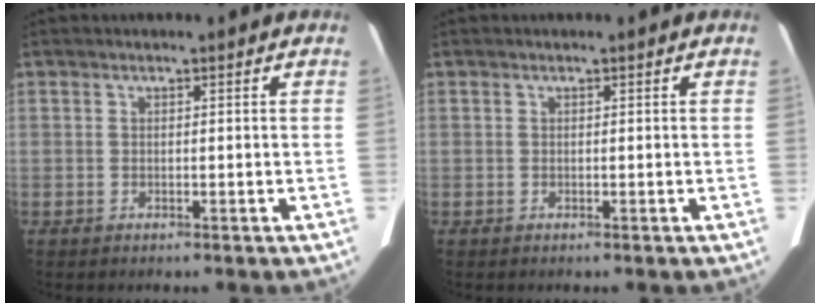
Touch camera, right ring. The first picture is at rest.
{"total": 0.0}